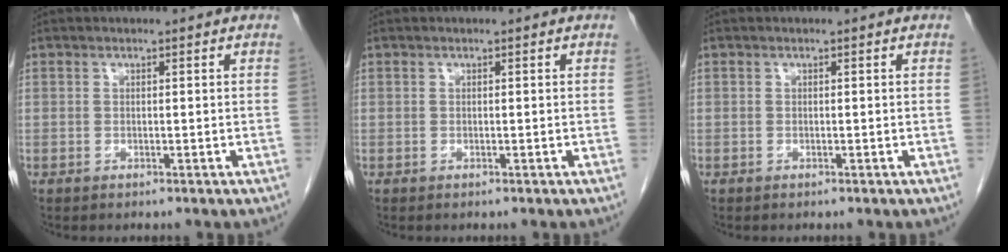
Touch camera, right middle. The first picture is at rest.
{"total": 0.0}
{"total": 0.0}